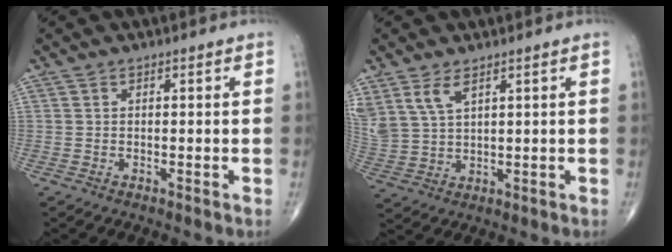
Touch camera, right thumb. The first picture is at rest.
{"total": 7.2, "force": [4.2, 3.5, 4.7], "torque": [-0.100, -0.011, 0.097]}